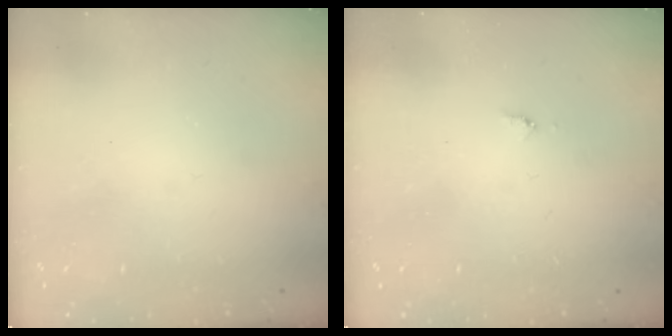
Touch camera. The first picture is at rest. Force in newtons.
{"total": 3.5, "press": 3.5, "slide": 0.5}